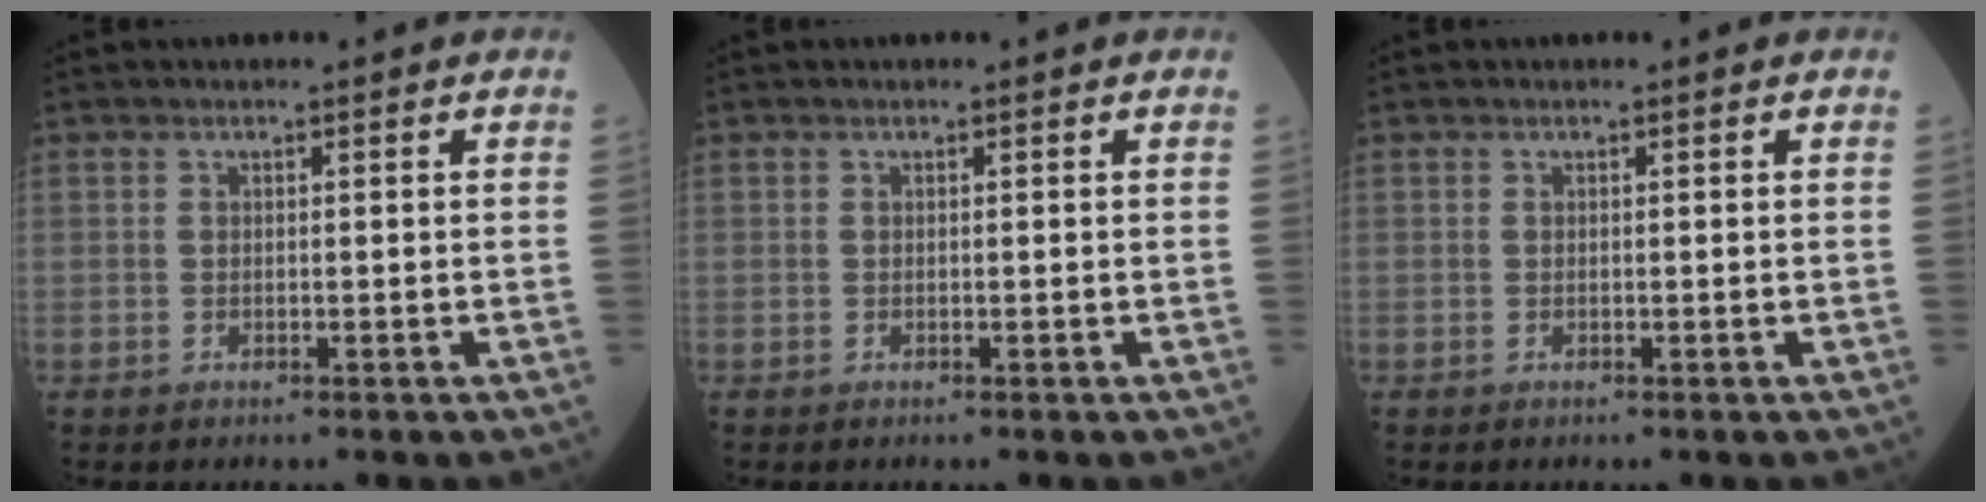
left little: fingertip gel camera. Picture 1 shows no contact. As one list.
[{"total": 0.0}, {"total": 0.0}]